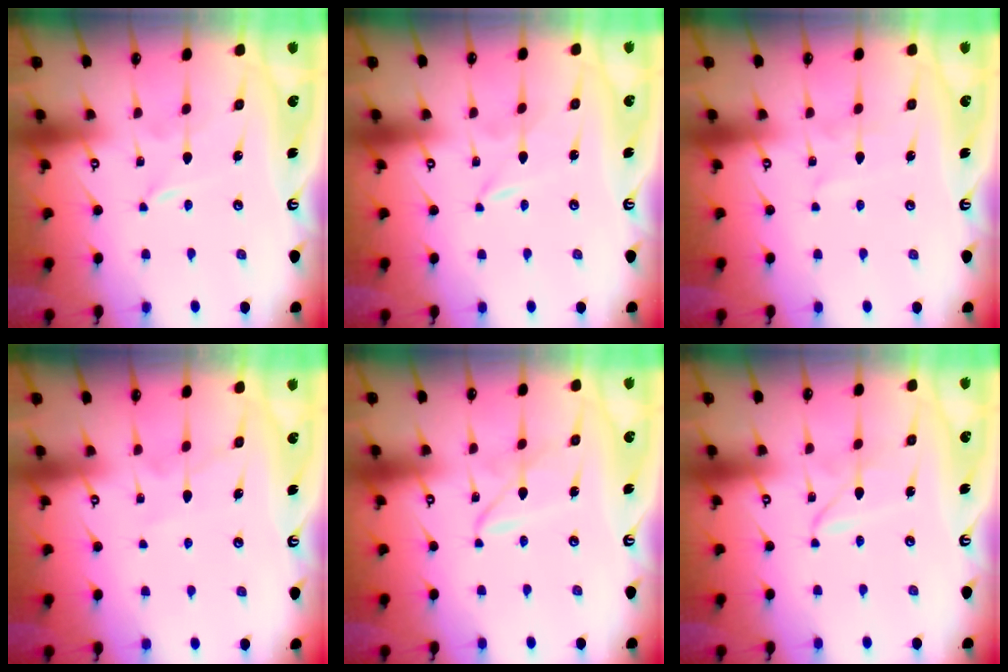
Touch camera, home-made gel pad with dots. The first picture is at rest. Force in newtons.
{"total": 0.0}
{"total": 3.2, "press": 3.2, "slide": 0.4}
{"total": 6.6, "press": 6.6, "slide": 0.5}
{"total": 3.0, "press": 2.9, "slide": 0.3}
{"total": 2.1, "press": 2.1, "slide": 0.2}